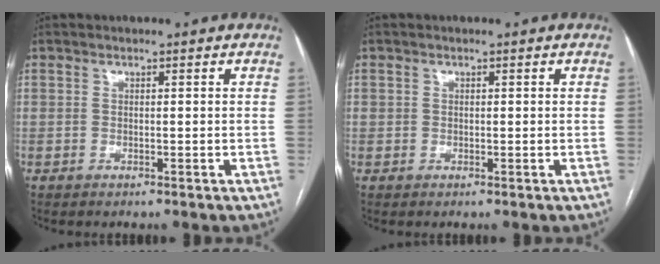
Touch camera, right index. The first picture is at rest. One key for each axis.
{"total": 0.5, "fx": 0.1, "fy": 0.5, "fz": 0.0, "tx": 0.003, "ty": 0.004, "tz": 0.003}